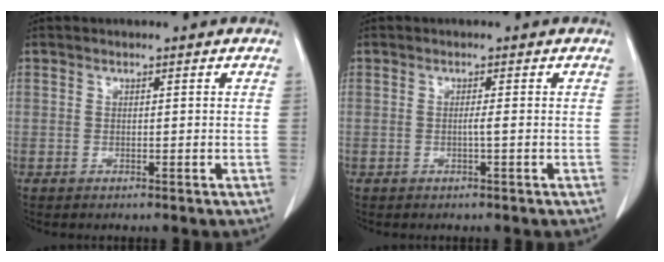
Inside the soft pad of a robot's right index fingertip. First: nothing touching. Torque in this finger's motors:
{"motor_torque": [0.07, -0.01, 0.14, 0.03]}